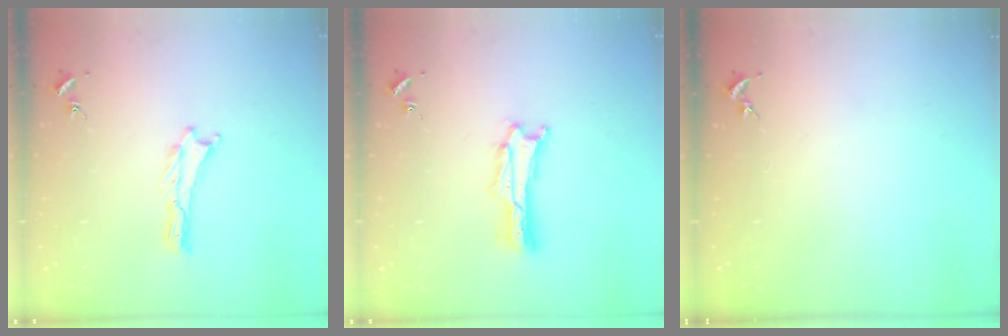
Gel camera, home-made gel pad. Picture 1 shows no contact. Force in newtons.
{"total": 1.4, "press": 1.3, "slide": 0.2}
{"total": 0.0}